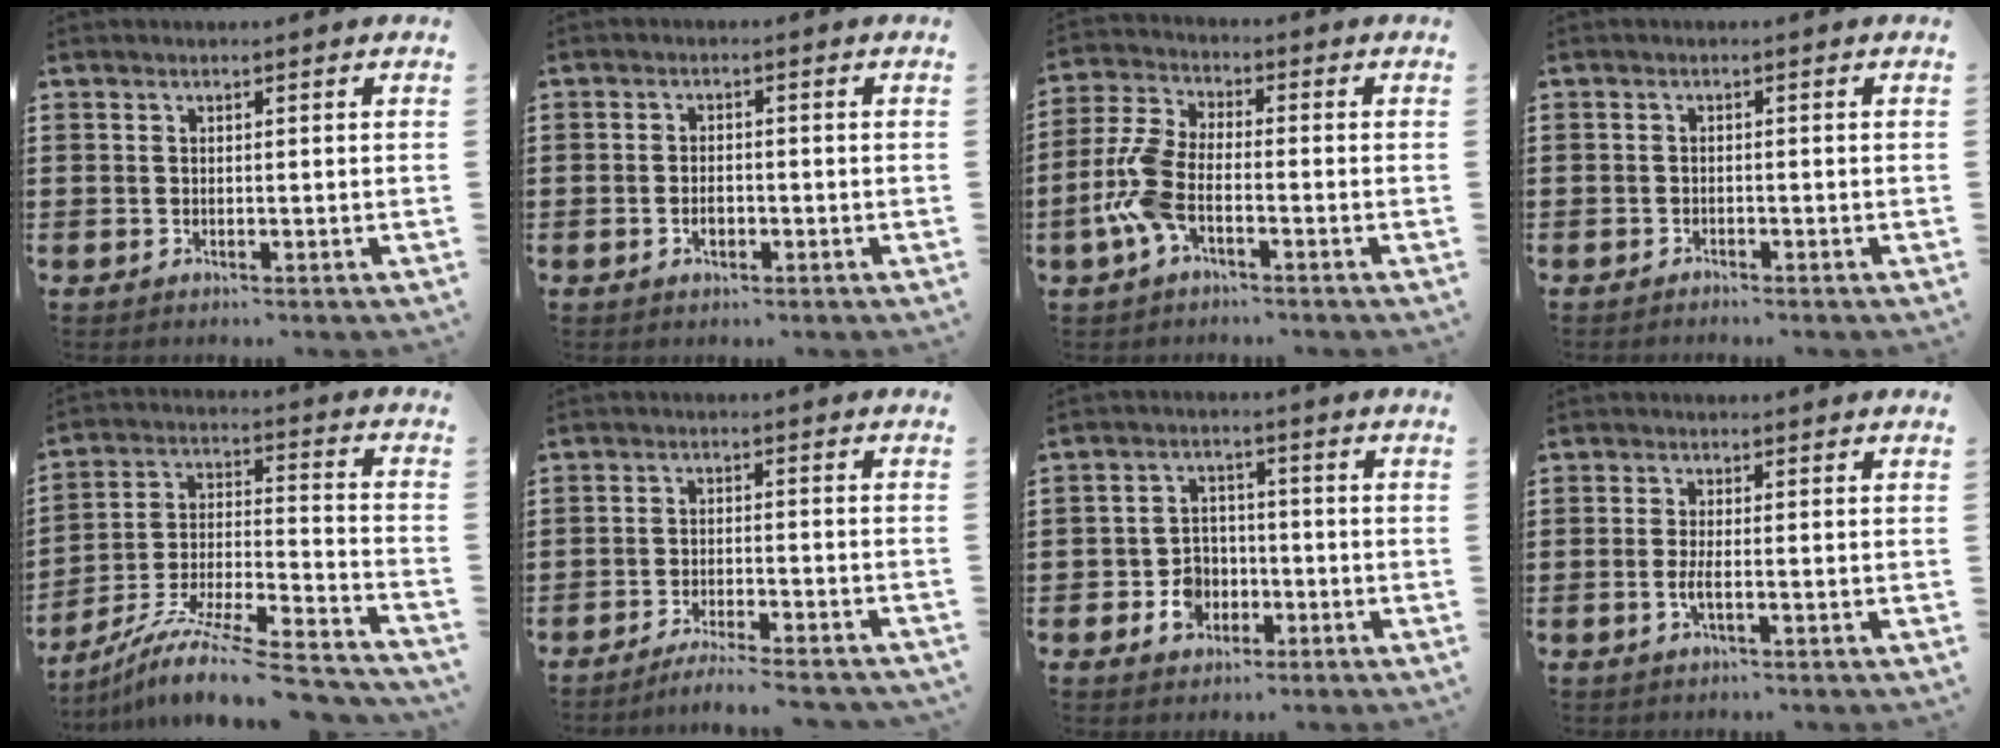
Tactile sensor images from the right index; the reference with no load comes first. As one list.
[{"total": 2.0, "force": [-0.7, 1.1, 1.6], "torque": [-0.030, 0.001, -0.013]}, {"total": 7.7, "force": [-2.8, 3.4, 6.3], "torque": [-0.165, -0.007, -0.059]}, {"total": 0.9, "force": [-0.9, 0.1, 0.0], "torque": [-0.003, 0.001, -0.019]}, {"total": 10.4, "force": [-8.8, 0.4, 5.6], "torque": [-0.097, 0.005, -0.175]}, {"total": 3.7, "force": [-3.6, -0.2, 1.1], "torque": [-0.029, -0.005, -0.073]}, {"total": 5.2, "force": [-2.1, 4.2, 2.3], "torque": [-0.054, 0.009, -0.039]}, {"total": 2.3, "force": [-0.6, 0.3, 2.1], "torque": [-0.046, -0.005, -0.014]}]